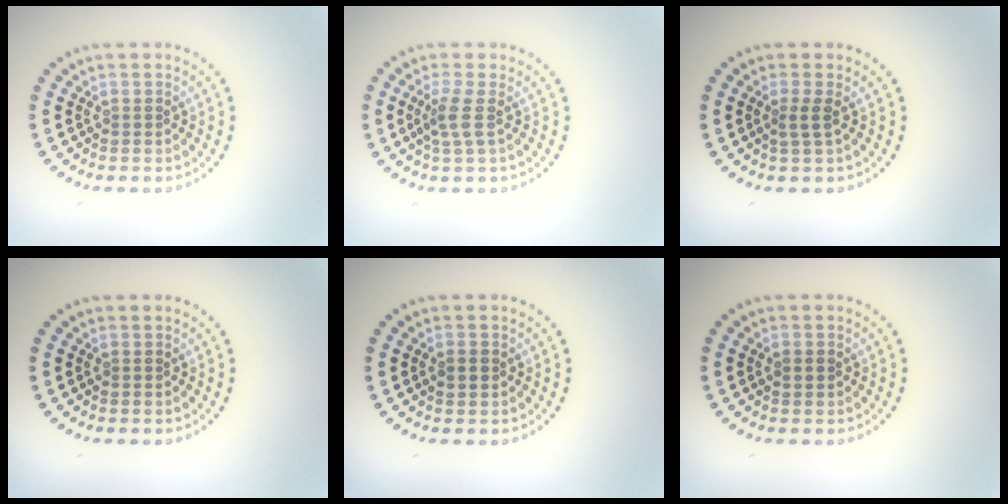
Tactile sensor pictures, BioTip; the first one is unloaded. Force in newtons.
{"total": 2.0, "press": 1.5, "slide": 1.4}
{"total": 1.4, "press": 0.9, "slide": 1.0}
{"total": 0.0}
{"total": 1.2, "press": 1.2, "slide": 0.2}
{"total": 0.9, "press": 0.9, "slide": 0.1}